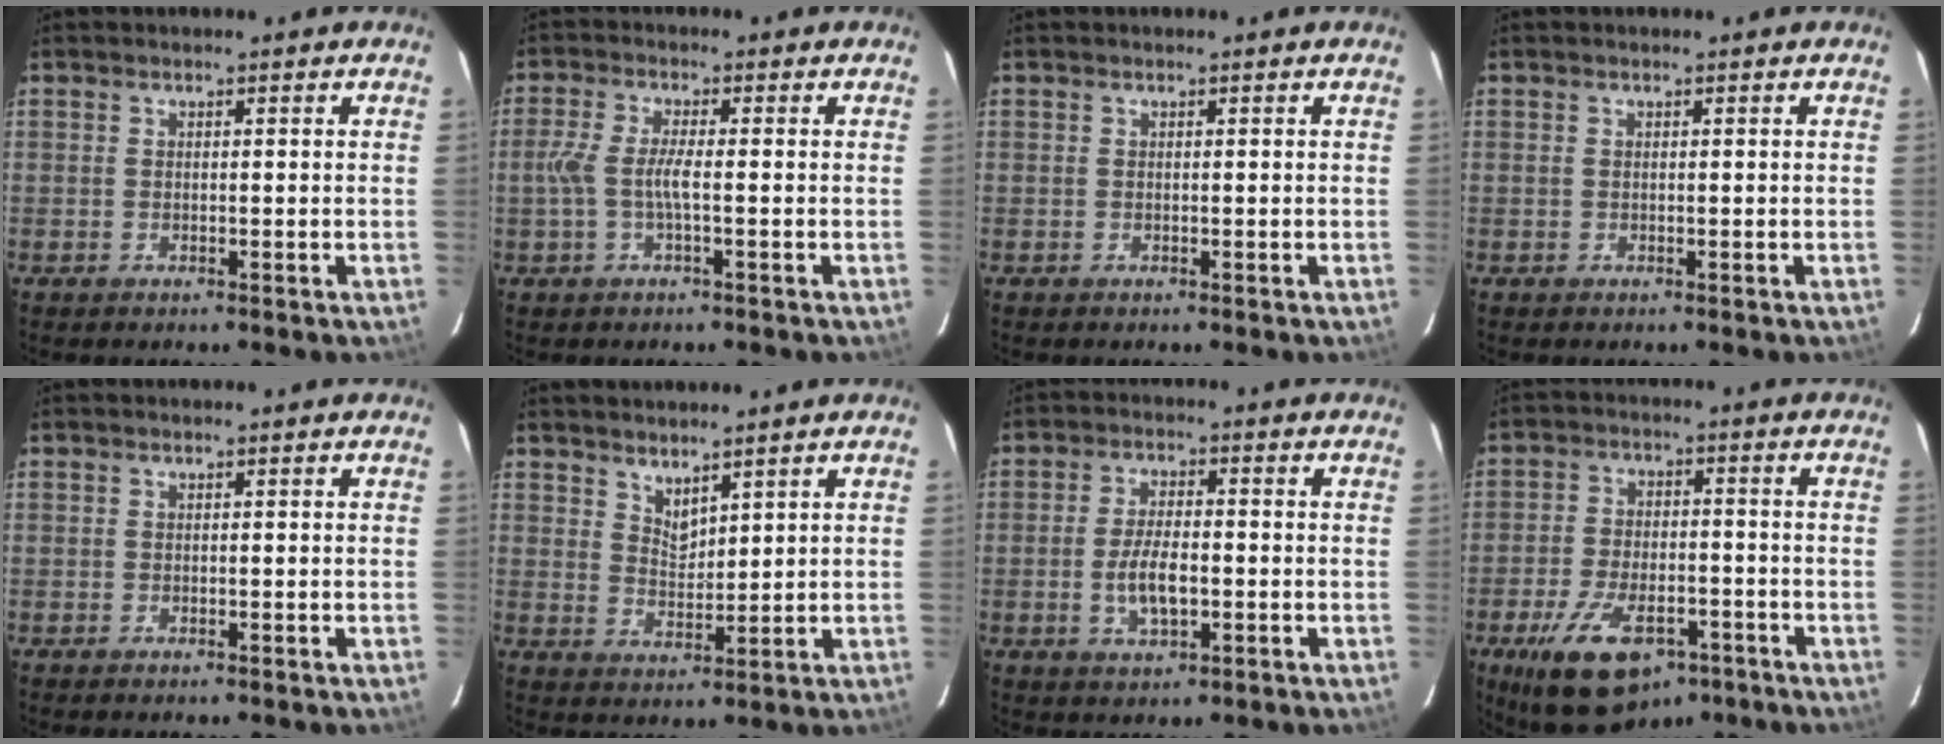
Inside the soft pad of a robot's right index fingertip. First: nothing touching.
{"total": 4.5, "force": [-1.0, 0.3, 4.3], "torque": [-0.095, 0.000, -0.019]}
{"total": 0.0}
{"total": 0.0}
{"total": 0.0}
{"total": 3.8, "force": [3.3, 1.3, 1.5], "torque": [-0.022, -0.006, 0.060]}
{"total": 6.4, "force": [-1.5, 2.7, 5.6], "torque": [-0.114, -0.003, -0.025]}
{"total": 15.7, "force": [-9.1, 7.6, 10.2], "torque": [-0.206, -0.019, -0.146]}